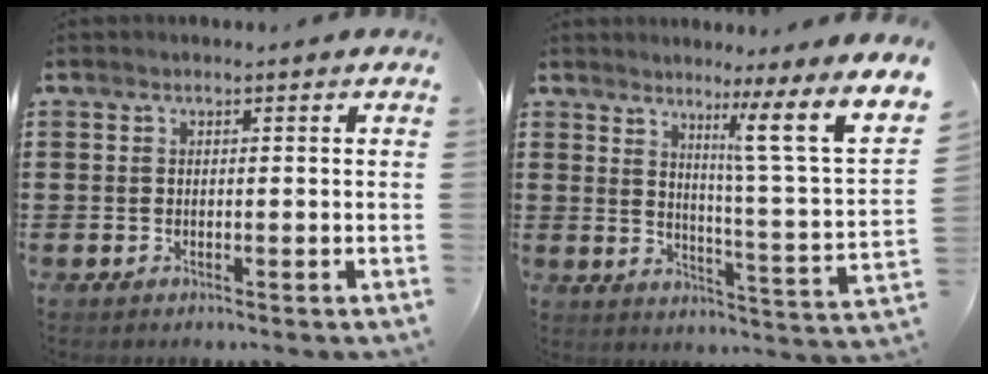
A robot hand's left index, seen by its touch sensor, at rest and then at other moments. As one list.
[{"total": 8.4, "force": [5.3, -1.3, 6.4], "torque": [-0.107, -0.057, 0.071]}]